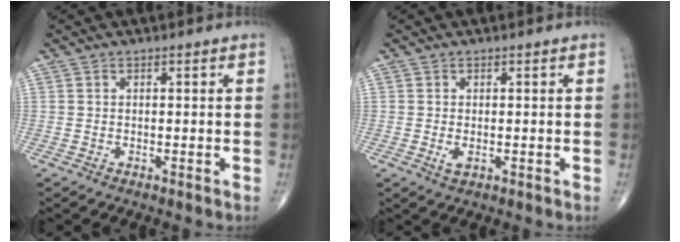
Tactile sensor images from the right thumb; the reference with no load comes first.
{"total": 1.5, "force": [-0.2, 0.8, 1.2], "torque": [-0.022, -0.003, -0.002]}